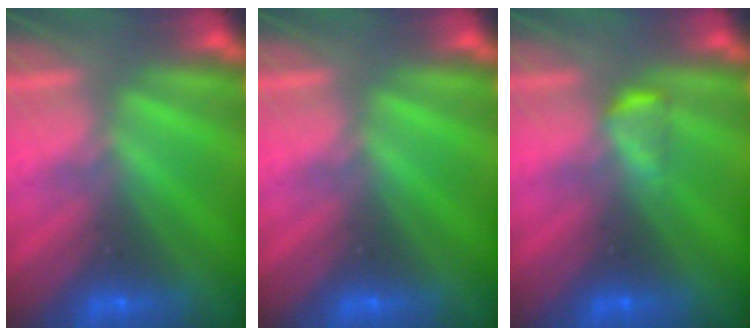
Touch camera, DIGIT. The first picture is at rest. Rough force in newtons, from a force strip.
{"total": 0.0}
{"total": 2.4}